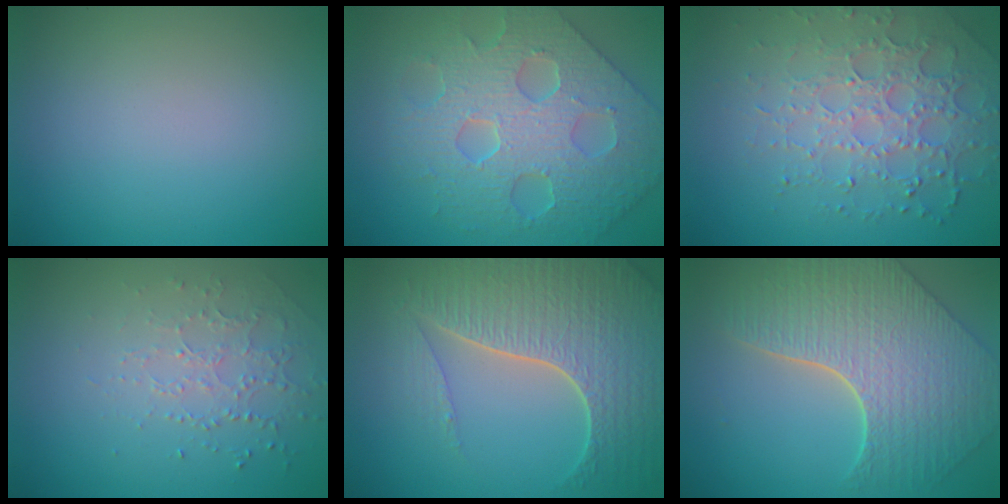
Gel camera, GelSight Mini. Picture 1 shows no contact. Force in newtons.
{"total": 6.9, "press": 6.1, "slide": 3.3}
{"total": 5.2, "press": 4.3, "slide": 2.8}
{"total": 1.5, "press": 1.2, "slide": 0.9}
{"total": 7.7, "press": 5.6, "slide": 5.2}
{"total": 8.5, "press": 6.3, "slide": 5.7}